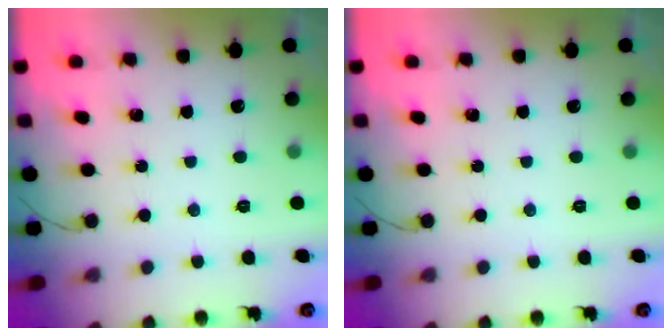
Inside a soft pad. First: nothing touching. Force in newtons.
{"total": 0.0}